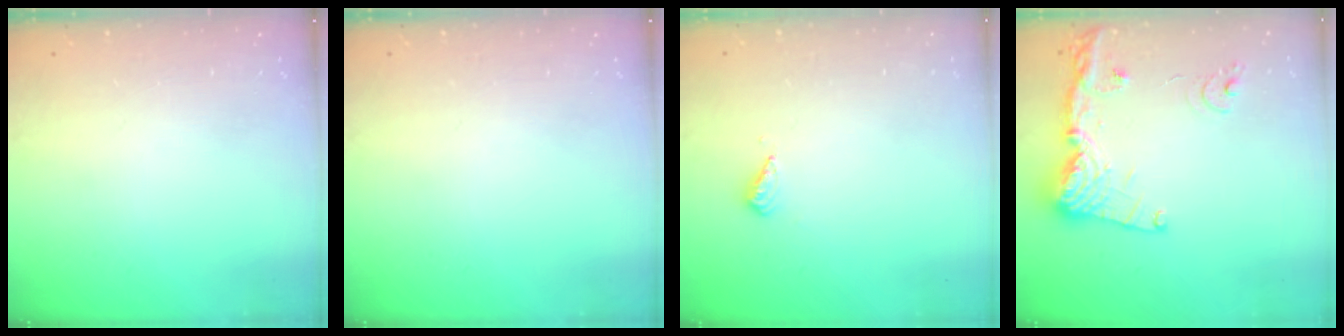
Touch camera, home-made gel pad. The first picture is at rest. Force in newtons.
{"total": 0.0}
{"total": 2.8, "press": 2.8, "slide": 0.7}
{"total": 16.7, "press": 16.6, "slide": 1.9}